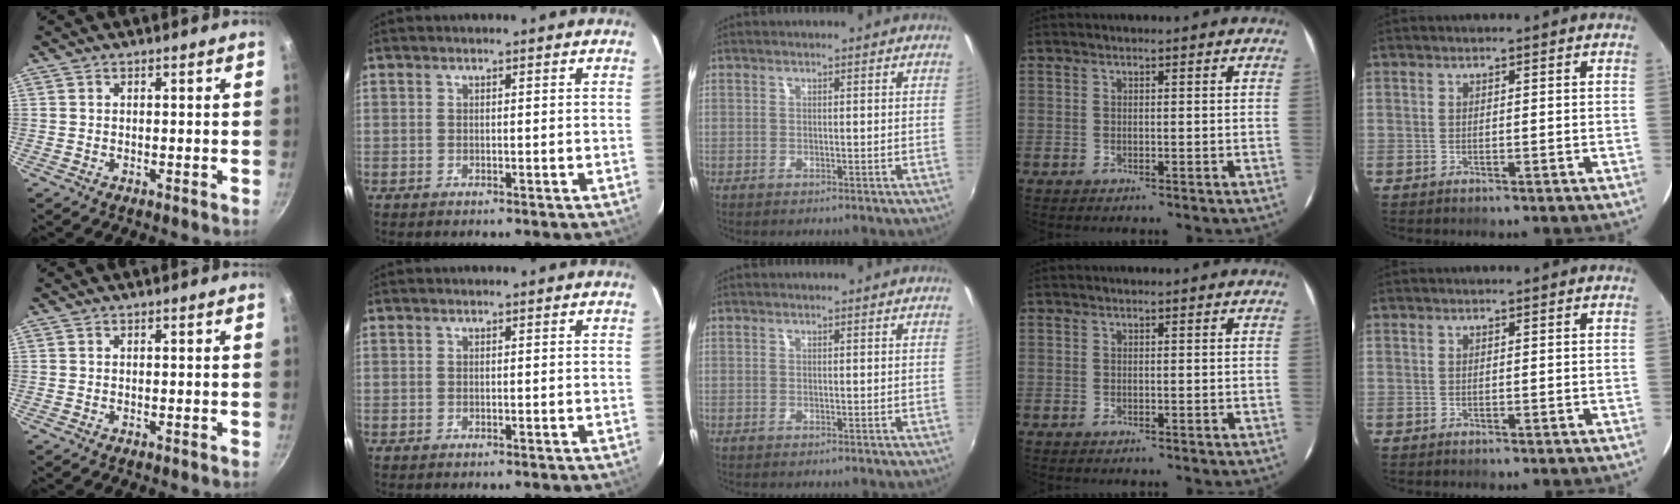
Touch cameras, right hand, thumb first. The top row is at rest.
{}